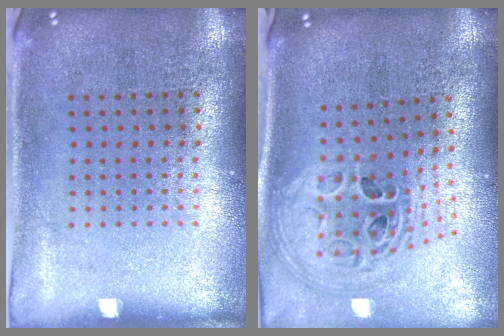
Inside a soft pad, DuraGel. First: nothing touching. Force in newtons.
{"total": 2.1, "press": 1.6, "slide": 1.3}